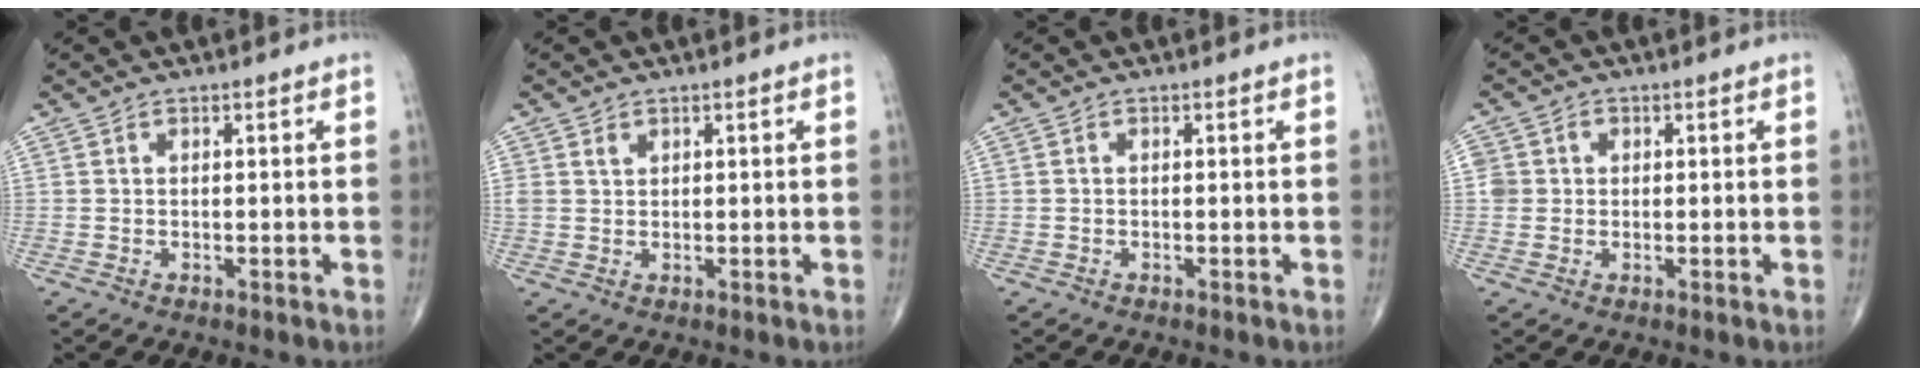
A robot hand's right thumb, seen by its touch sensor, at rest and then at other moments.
{"total": 1.6, "force": [0.9, 1.1, 0.6], "torque": [-0.006, -0.001, 0.018]}
{"total": 0.0}
{"total": 2.8, "force": [0.8, 2.3, 1.4], "torque": [-0.019, 0.005, 0.019]}